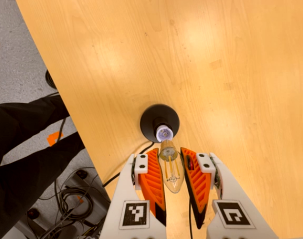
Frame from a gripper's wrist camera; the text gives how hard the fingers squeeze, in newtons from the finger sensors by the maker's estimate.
{"total": 19.5, "left": 21.2, "right": 17.8}